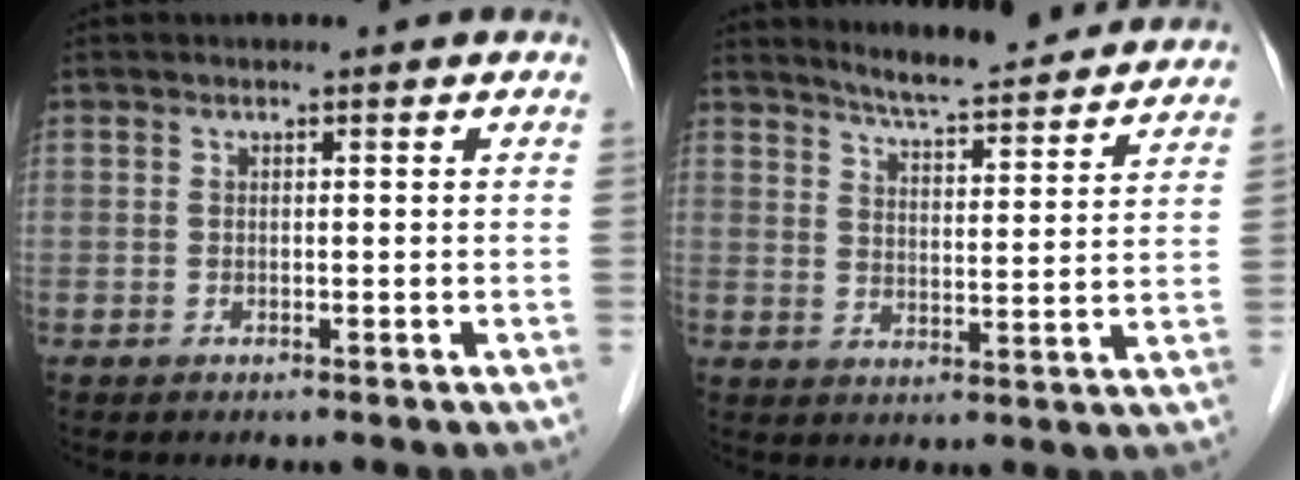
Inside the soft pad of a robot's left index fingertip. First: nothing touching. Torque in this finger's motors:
{"motor_torque": [-0.23, -0.54, 0.28, 0.06]}